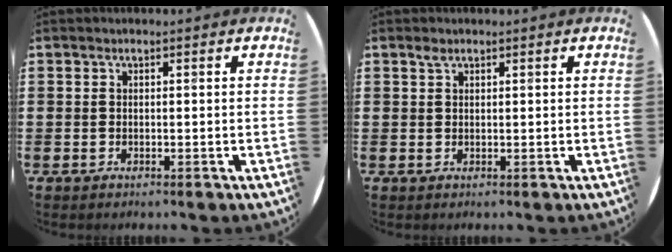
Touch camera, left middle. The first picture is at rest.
{"total": 0.8, "force": [0.6, 0.4, 0.4], "torque": [-0.002, -0.001, 0.009]}